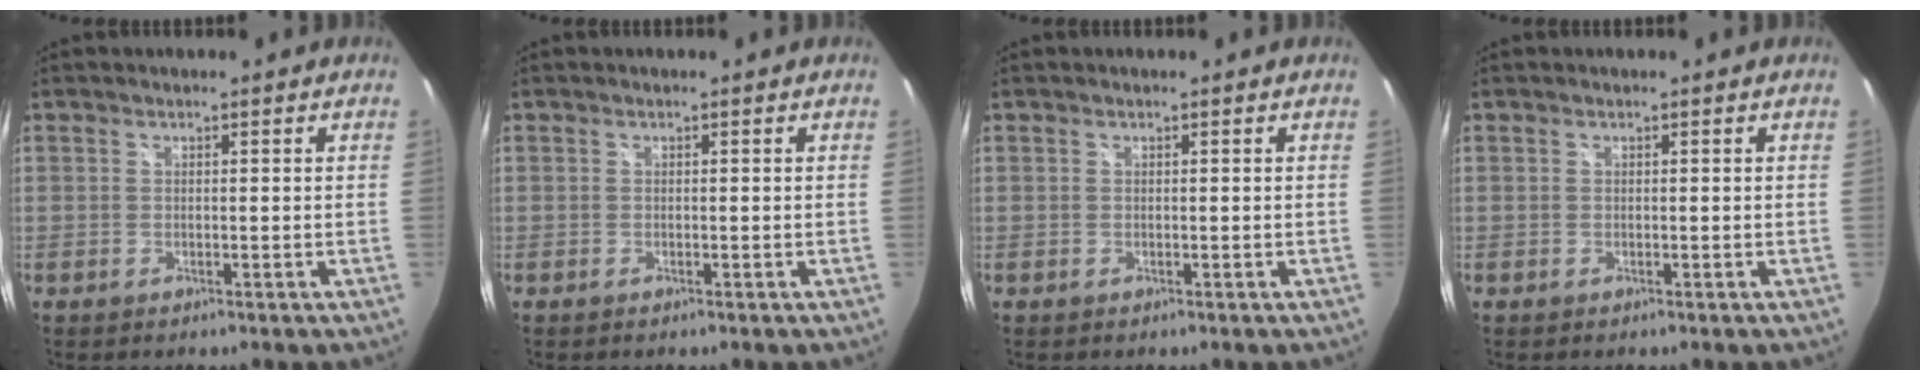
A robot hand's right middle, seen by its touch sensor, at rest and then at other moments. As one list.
[{"total": 0.0}, {"total": 0.0}, {"total": 0.0}]